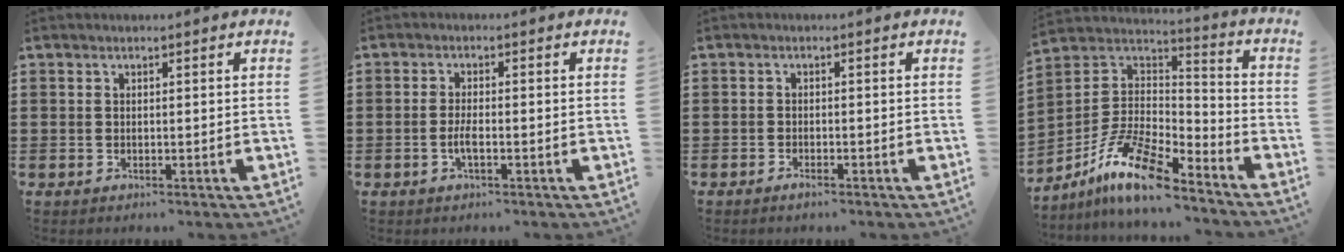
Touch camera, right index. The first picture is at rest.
{"total": 2.3, "force": [-0.8, 0.5, 2.1], "torque": [-0.044, 0.000, -0.016]}
{"total": 1.0, "force": [-0.9, 0.2, 0.5], "torque": [-0.012, -0.006, -0.015]}
{"total": 12.1, "force": [-8.8, 3.4, 7.5], "torque": [-0.165, 0.017, -0.176]}